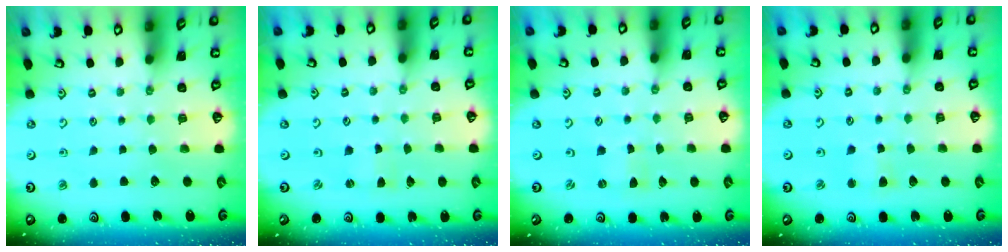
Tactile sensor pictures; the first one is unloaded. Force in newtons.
{"total": 1.3, "press": 1.3, "slide": 0.2}
{"total": 0.0}
{"total": 2.4, "press": 2.4, "slide": 0.5}